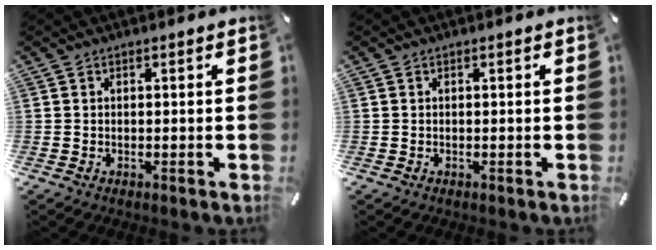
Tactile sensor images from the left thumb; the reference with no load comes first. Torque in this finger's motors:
{"motor_torque": [0.00, 0.00, 0.00, 0.00, 0.00]}